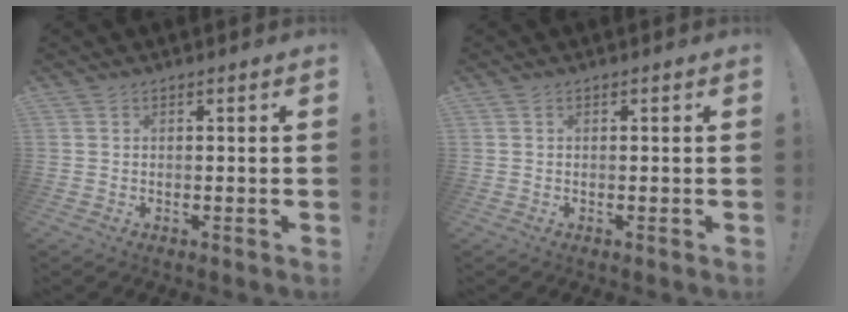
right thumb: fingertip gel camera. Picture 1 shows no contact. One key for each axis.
{"total": 0.0}